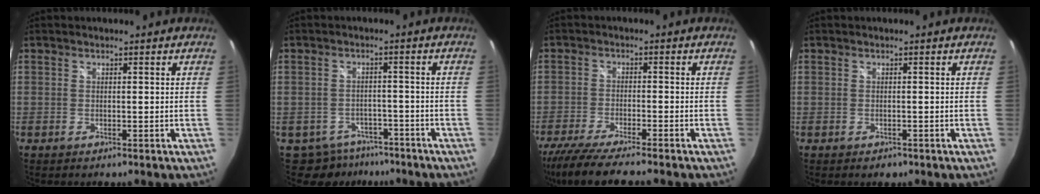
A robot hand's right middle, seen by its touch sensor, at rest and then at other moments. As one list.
[{"total": 6.8, "force": [-5.2, 4.2, 1.1], "torque": [-0.026, 0.007, -0.070]}, {"total": 10.5, "force": [-9.0, 0.6, 5.4], "torque": [-0.128, -0.033, -0.159]}, {"total": 1.3, "force": [-0.8, 1.0, 0.5], "torque": [-0.010, -0.004, -0.011]}]